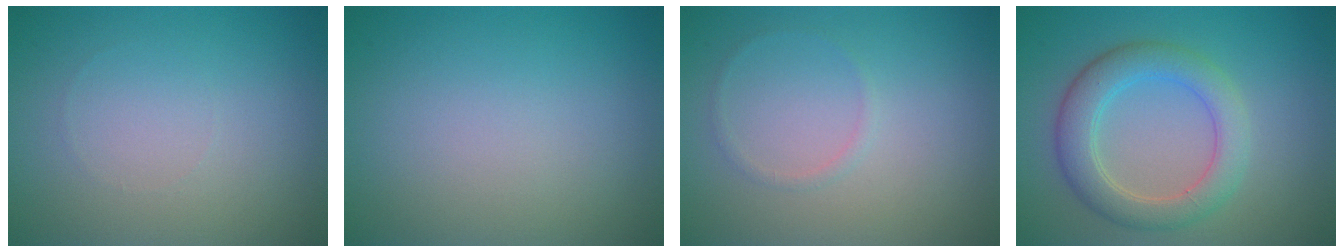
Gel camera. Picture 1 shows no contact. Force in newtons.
{"total": 0.0}
{"total": 0.6, "press": 0.6, "slide": 0.1}
{"total": 4.6, "press": 4.6, "slide": 0.2}